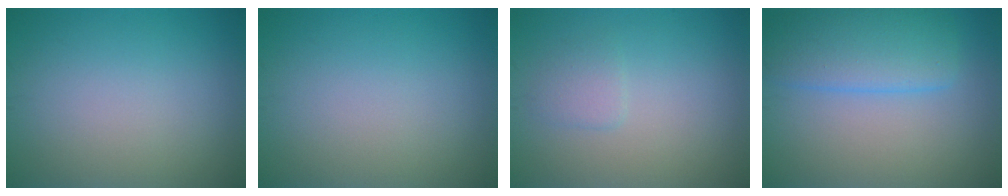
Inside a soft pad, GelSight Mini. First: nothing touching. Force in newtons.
{"total": 0.0}
{"total": 1.4, "press": 1.3, "slide": 0.3}
{"total": 5.2, "press": 5.2, "slide": 0.4}